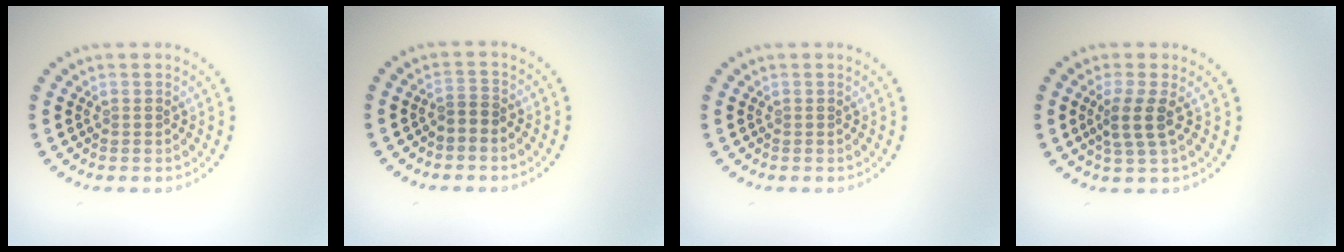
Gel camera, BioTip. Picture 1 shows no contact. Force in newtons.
{"total": 1.1, "press": 0.8, "slide": 0.7}
{"total": 0.0}
{"total": 2.5, "press": 2.0, "slide": 1.5}